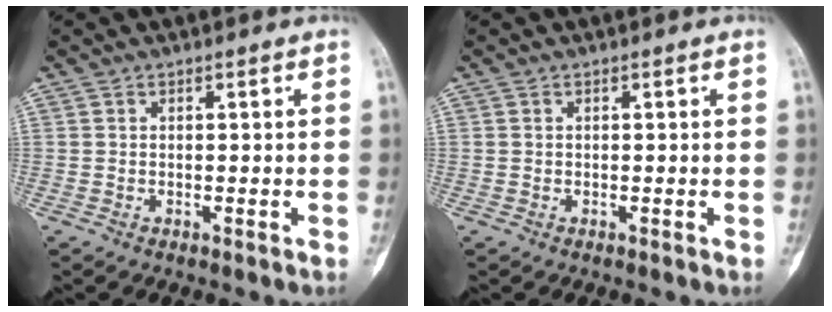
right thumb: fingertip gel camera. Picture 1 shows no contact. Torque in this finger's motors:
{"motor_torque": [-0.30, -0.04, -0.12, 0.08, -0.03]}